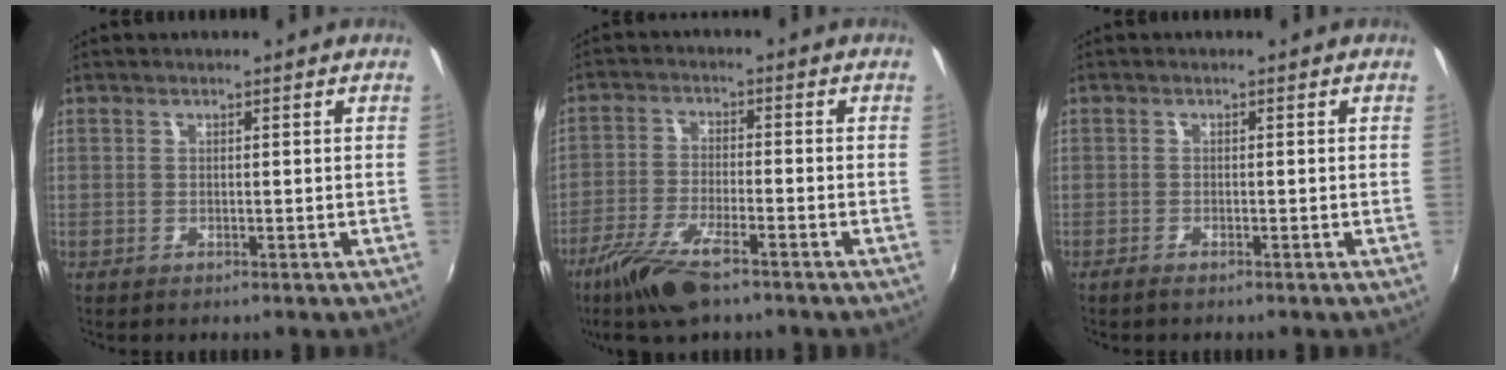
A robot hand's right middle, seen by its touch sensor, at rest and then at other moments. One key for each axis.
{"total": 11.0, "fx": -7.4, "fy": 2.8, "fz": 7.6, "tx": -0.173, "ty": -0.027, "tz": -0.145}
{"total": 1.3, "fx": -1.1, "fy": 0.2, "fz": 0.7, "tx": -0.017, "ty": -0.004, "tz": -0.023}